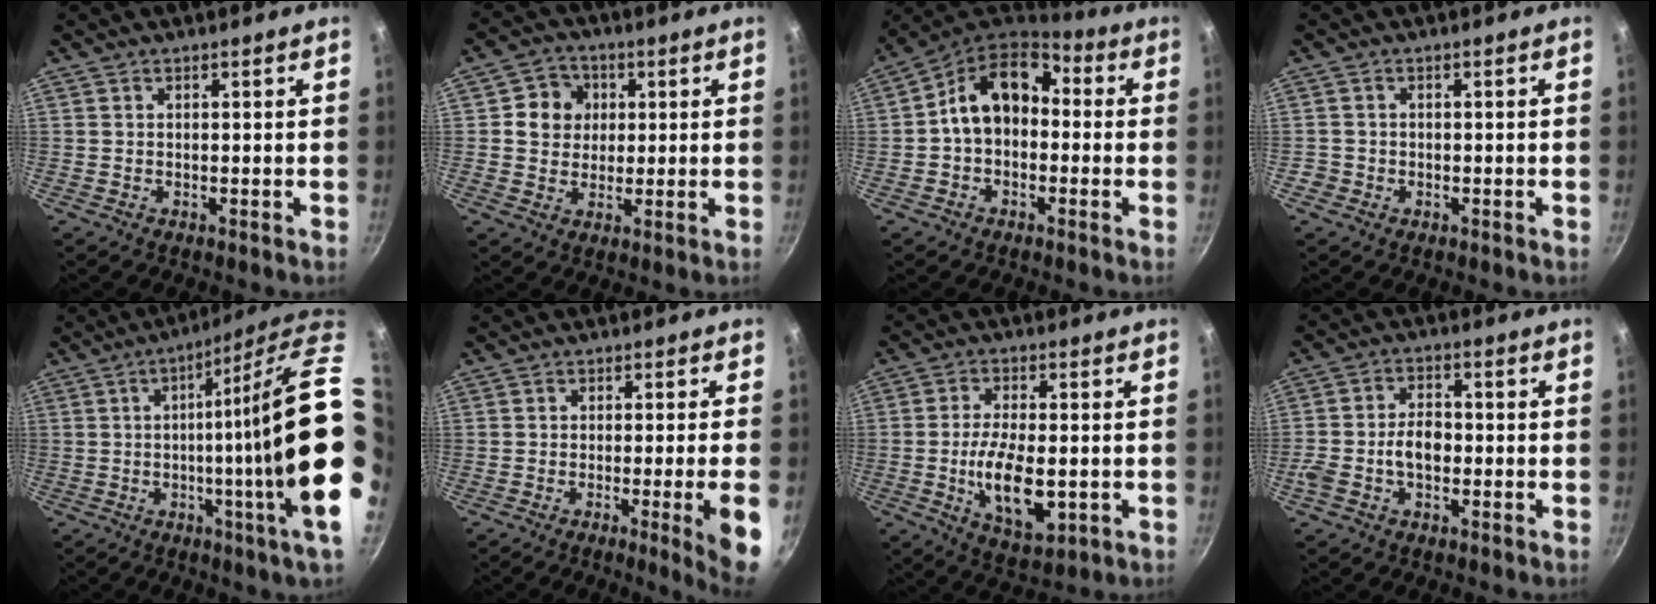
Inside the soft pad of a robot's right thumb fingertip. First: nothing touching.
{"total": 7.0, "force": [1.6, 6.4, 2.4], "torque": [0.000, 0.002, 0.017]}
{"total": 13.5, "force": [0.6, 9.7, 9.3], "torque": [-0.122, 0.044, -0.013]}
{"total": 1.6, "force": [-0.7, 1.4, 0.3], "torque": [0.001, 0.010, -0.010]}
{"total": 19.7, "force": [0.2, 0.3, 19.7], "torque": [-0.266, -0.020, -0.010]}
{"total": 8.1, "force": [-2.5, -0.3, 7.8], "torque": [-0.106, 0.005, -0.031]}
{"total": 12.1, "force": [-2.3, 5.6, 10.5], "torque": [-0.180, 0.000, -0.034]}
{"total": 6.8, "force": [-1.7, 4.4, 4.9], "torque": [-0.079, 0.029, -0.037]}